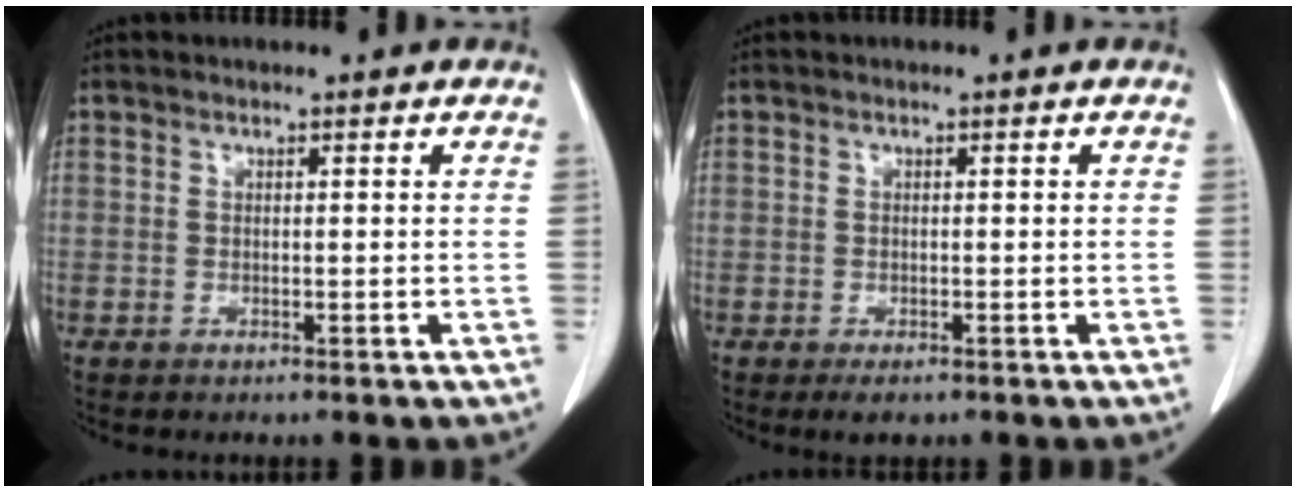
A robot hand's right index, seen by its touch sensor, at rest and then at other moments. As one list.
[{"total": 1.9, "force": [-1.2, 0.9, 1.1], "torque": [-0.019, -0.002, -0.013]}]